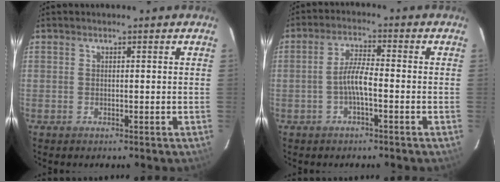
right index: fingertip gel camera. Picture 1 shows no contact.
{"total": 4.4, "force": [-1.6, 0.7, 4.0], "torque": [-0.083, 0.010, -0.031]}